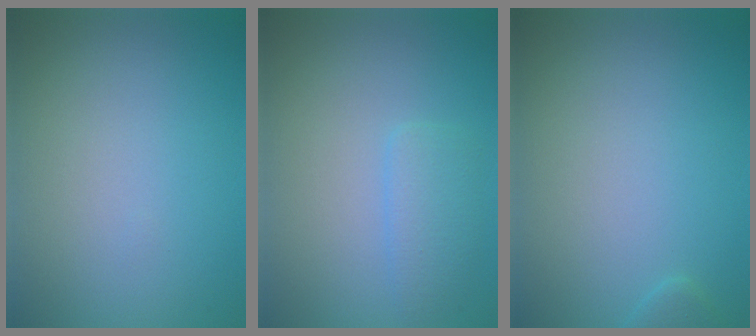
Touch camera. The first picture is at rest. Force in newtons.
{"total": 1.9, "press": 1.9, "slide": 0.1}
{"total": 0.9, "press": 0.9, "slide": 0.0}